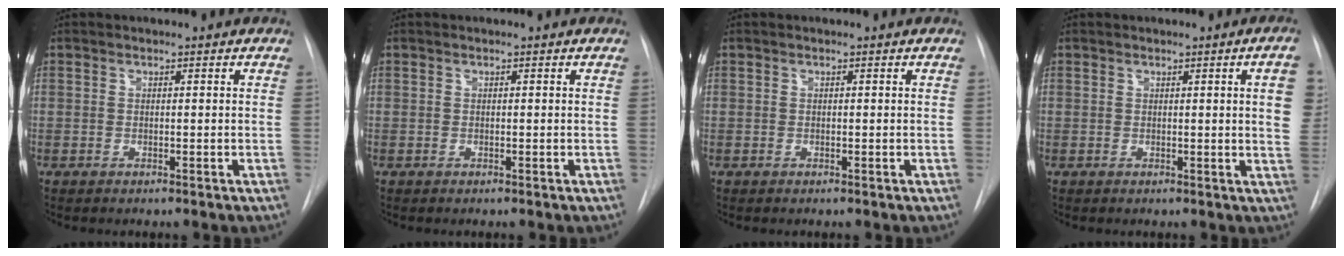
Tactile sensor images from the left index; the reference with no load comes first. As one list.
[{"total": 0.0}, {"total": 0.0}, {"total": 5.6, "force": [1.3, 0.2, 5.4], "torque": [-0.050, -0.003, 0.010]}]